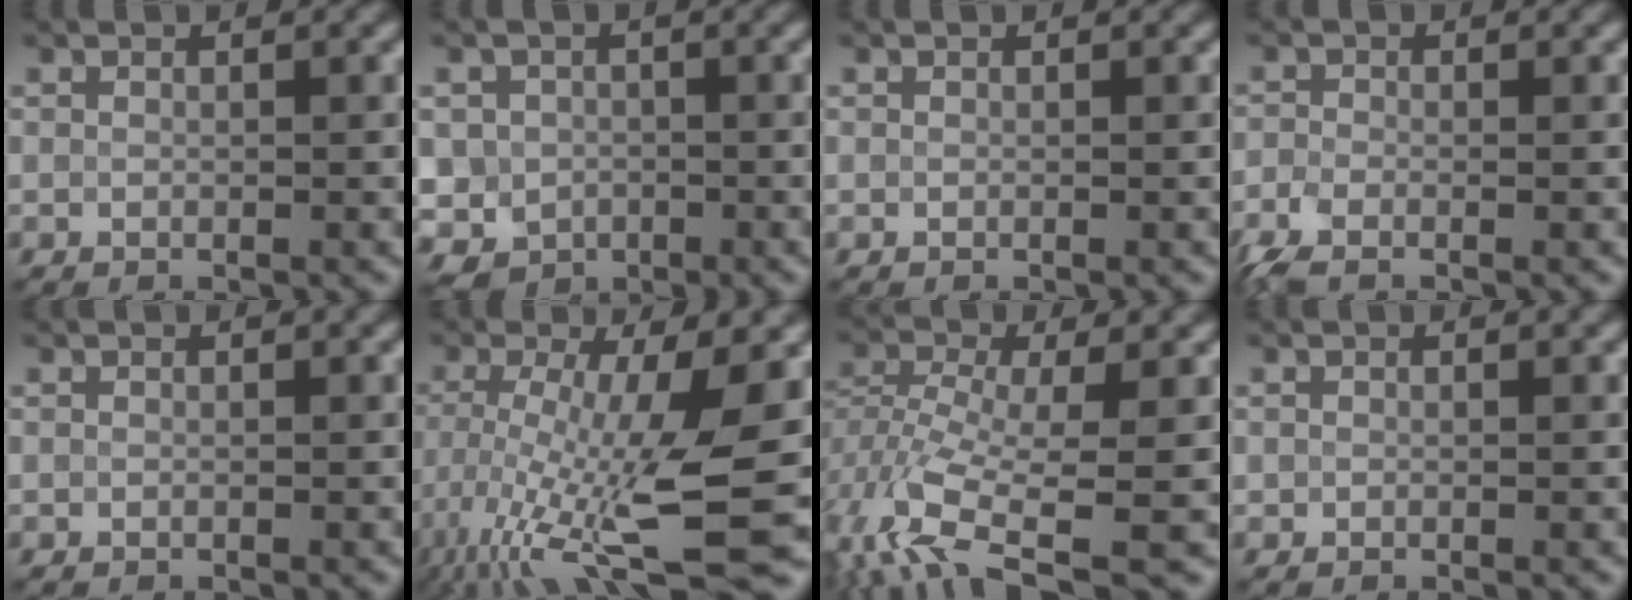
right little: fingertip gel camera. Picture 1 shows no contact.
{"total": 4.3, "force": [-1.5, 3.9, 1.2], "torque": [-0.013, -0.004, -0.030]}
{"total": 0.0}
{"total": 2.6, "force": [-1.8, 0.9, 1.6], "torque": [-0.037, -0.007, -0.049]}
{"total": 0.0}
{"total": 12.7, "force": [-4.1, 3.2, 11.6], "torque": [-0.224, -0.021, -0.071]}
{"total": 9.2, "force": [-5.1, 3.5, 6.7], "torque": [-0.137, -0.018, -0.096]}
{"total": 0.0}